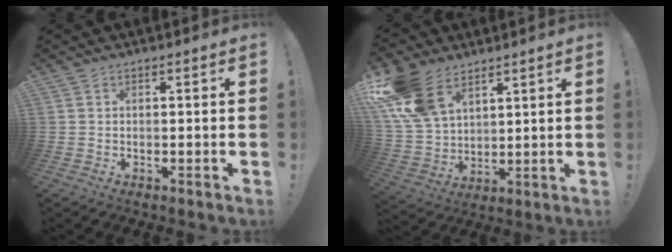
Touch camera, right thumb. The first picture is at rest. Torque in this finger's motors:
{"motor_torque": [1.98, 2.21, 0.91, 0.37, 0.41]}